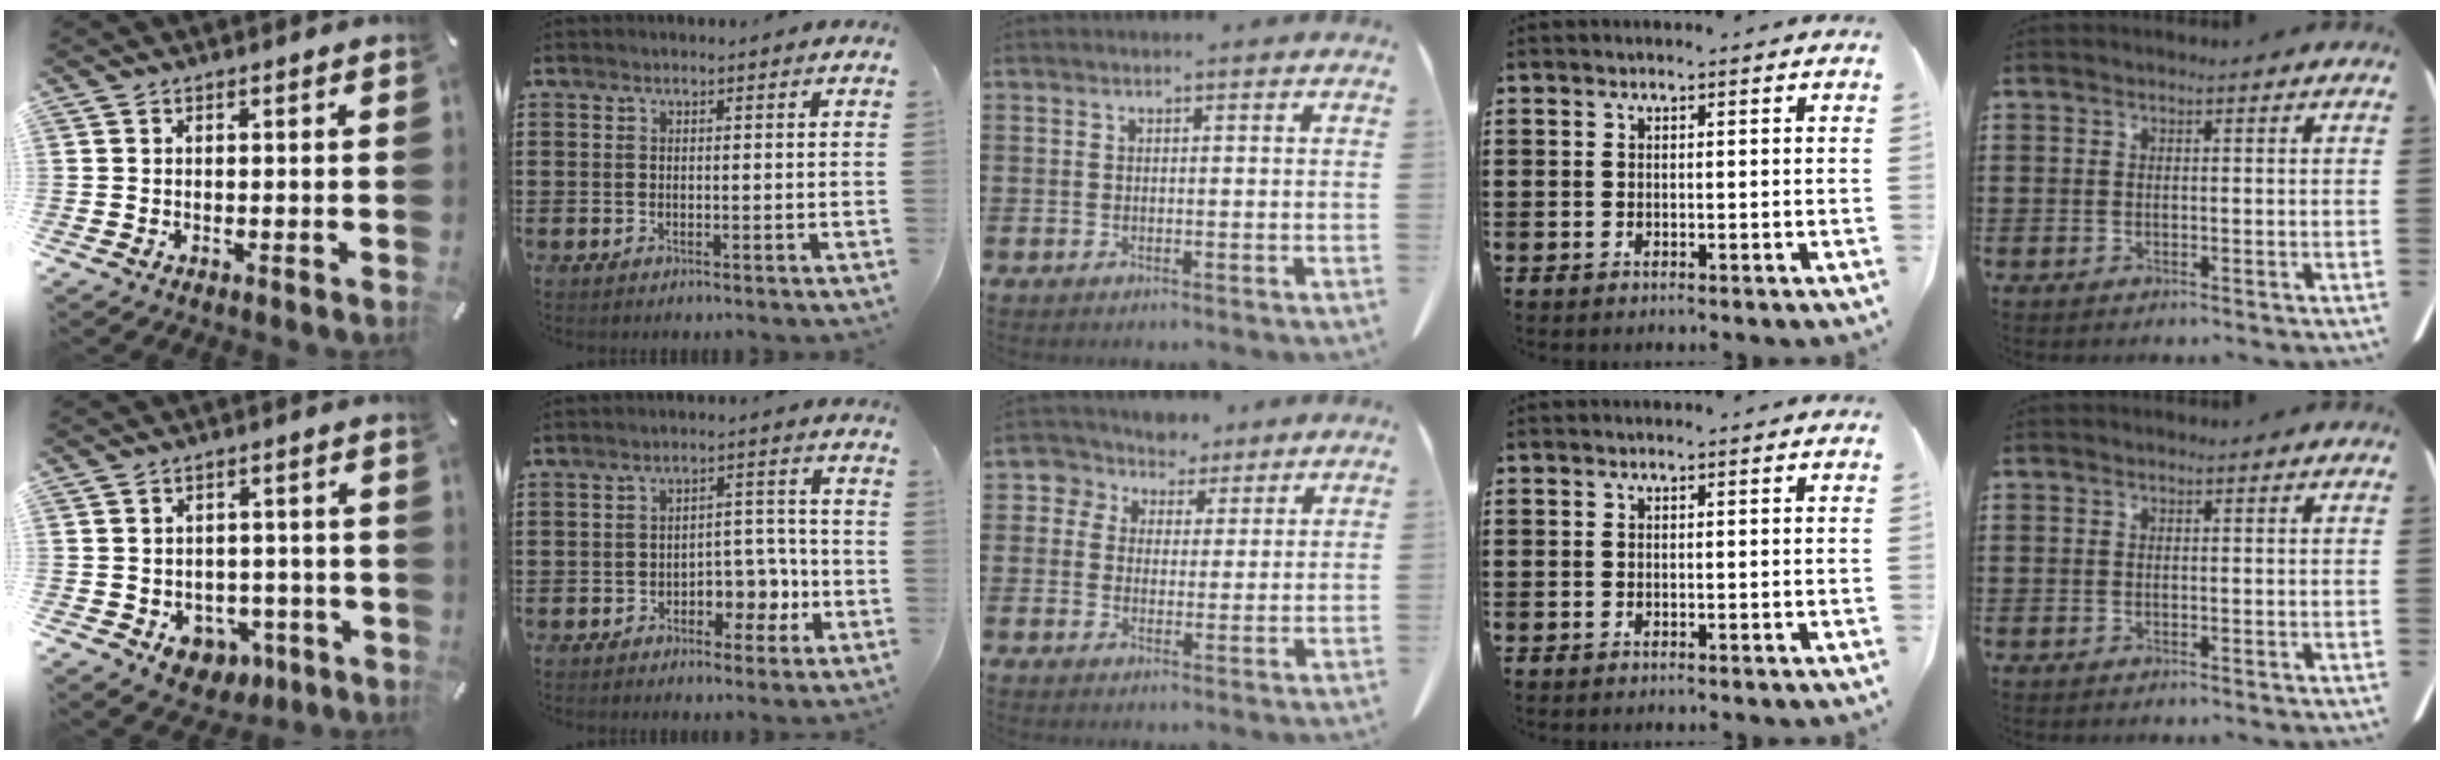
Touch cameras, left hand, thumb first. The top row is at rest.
{"thumb": {"total": 5.9, "force": [-1.5, 5.3, 2.2], "torque": [-0.029, 0.006, -0.021]}, "index": {"total": 5.6, "force": [-2.7, 3.6, 3.4], "torque": [-0.051, 0.012, -0.052]}, "middle": {"total": 5.0, "force": [3.4, 3.7, 0.2], "torque": [-0.027, -0.008, 0.058]}}